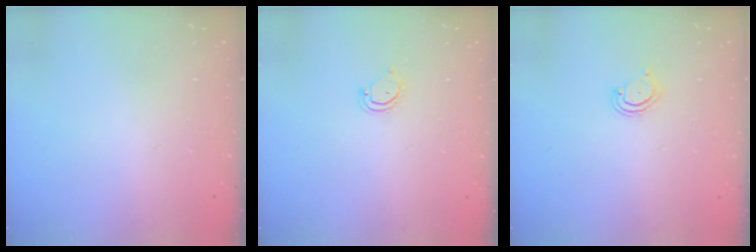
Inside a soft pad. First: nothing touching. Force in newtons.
{"total": 3.9, "press": 3.9, "slide": 0.3}
{"total": 3.9, "press": 3.9, "slide": 0.4}